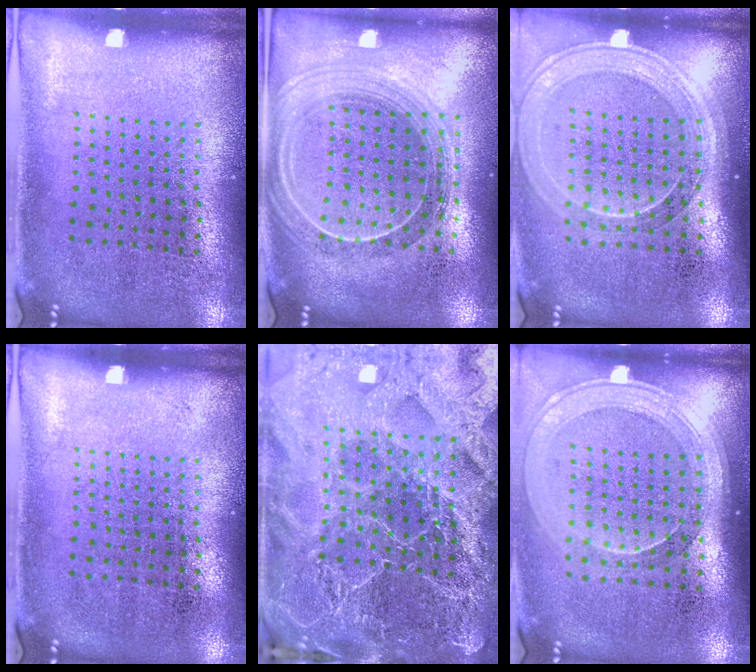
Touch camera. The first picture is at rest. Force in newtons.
{"total": 2.2, "press": 1.9, "slide": 1.0}
{"total": 1.7, "press": 1.5, "slide": 0.7}
{"total": 0.0}
{"total": 6.3, "press": 5.4, "slide": 3.1}
{"total": 1.8, "press": 1.6, "slide": 0.8}